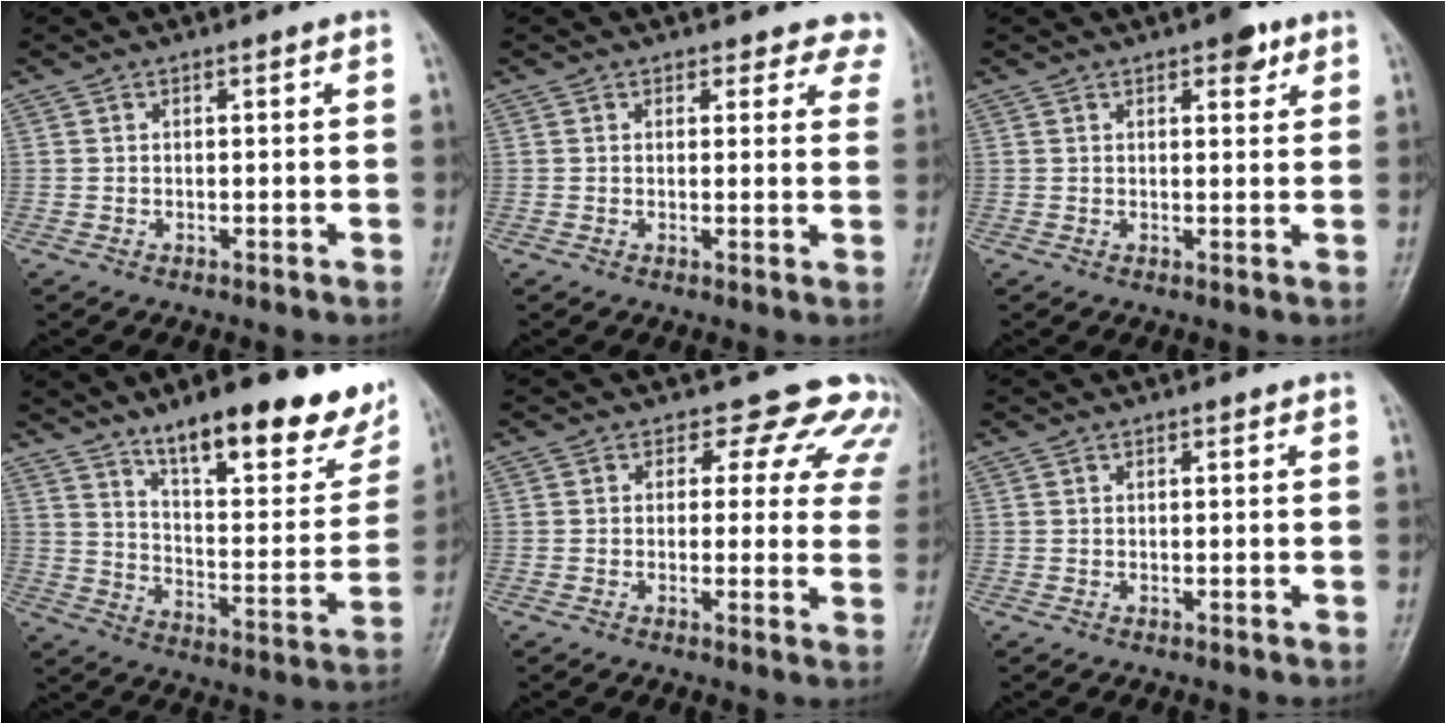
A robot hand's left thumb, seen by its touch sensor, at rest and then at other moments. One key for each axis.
{"total": 6.2, "fx": 5.4, "fy": 3.2, "fz": 0.2, "tx": 0.056, "ty": -0.019, "tz": 0.032}
{"total": 3.9, "fx": 2.3, "fy": 1.8, "fz": 2.6, "tx": -0.019, "ty": -0.008, "tz": 0.027}
{"total": 23.4, "fx": 15.8, "fy": 7.4, "fz": 15.5, "tx": -0.167, "ty": -0.078, "tz": 0.237}
{"total": 10.8, "fx": 8.8, "fy": 5.8, "fz": 2.4, "tx": 0.032, "ty": -0.036, "tz": 0.068}
{"total": 0.0}